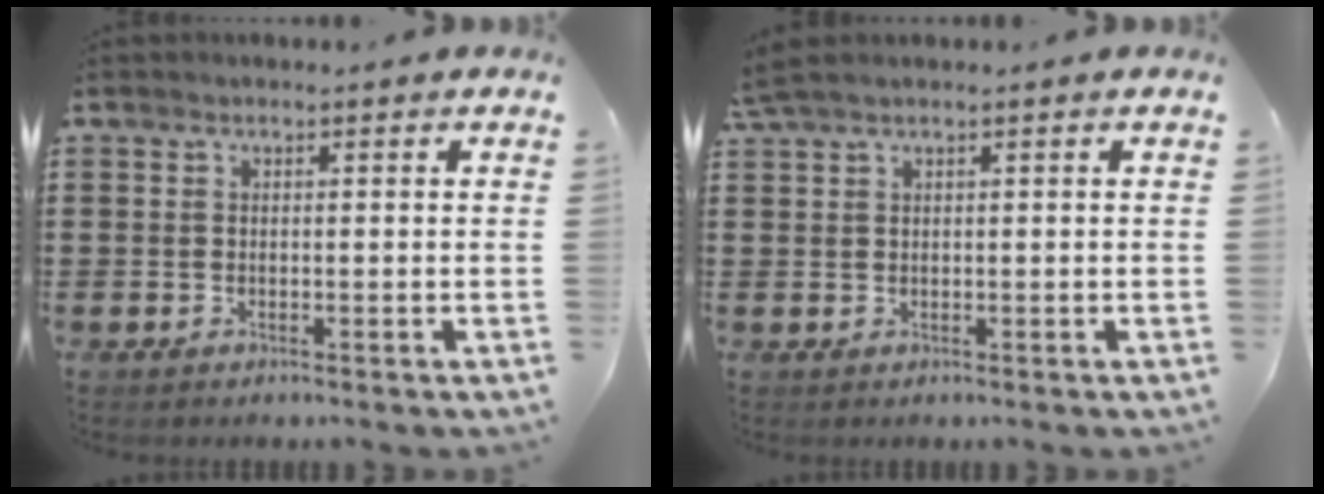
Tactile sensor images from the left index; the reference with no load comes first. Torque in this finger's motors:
{"motor_torque": [0.72, -0.83, 0.04, 0.02]}